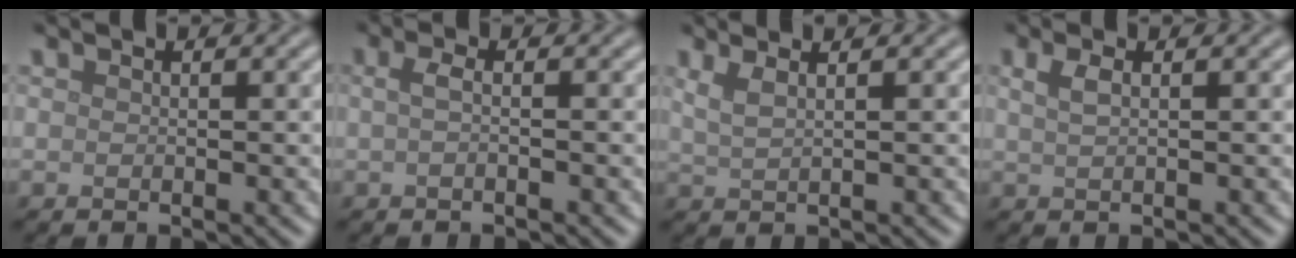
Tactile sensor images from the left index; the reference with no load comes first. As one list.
[{"total": 1.4, "force": [0.0, 0.4, 1.3], "torque": [-0.025, 0.001, -0.003]}, {"total": 2.6, "force": [1.4, 1.1, 1.9], "torque": [-0.022, 0.007, 0.008]}, {"total": 1.7, "force": [0.6, 0.7, 1.4], "torque": [-0.023, 0.003, 0.011]}]